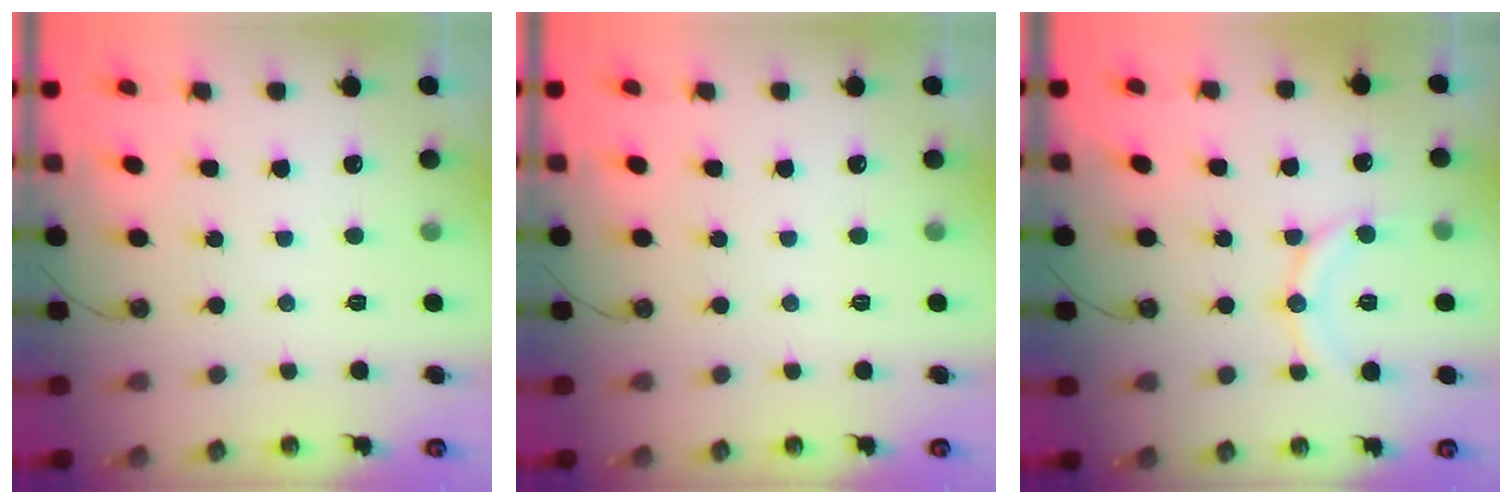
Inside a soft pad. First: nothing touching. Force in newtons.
{"total": 0.0}
{"total": 11.0, "press": 11.0, "slide": 1.0}